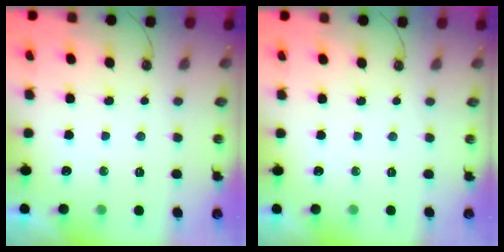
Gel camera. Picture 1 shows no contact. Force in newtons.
{"total": 0.0}